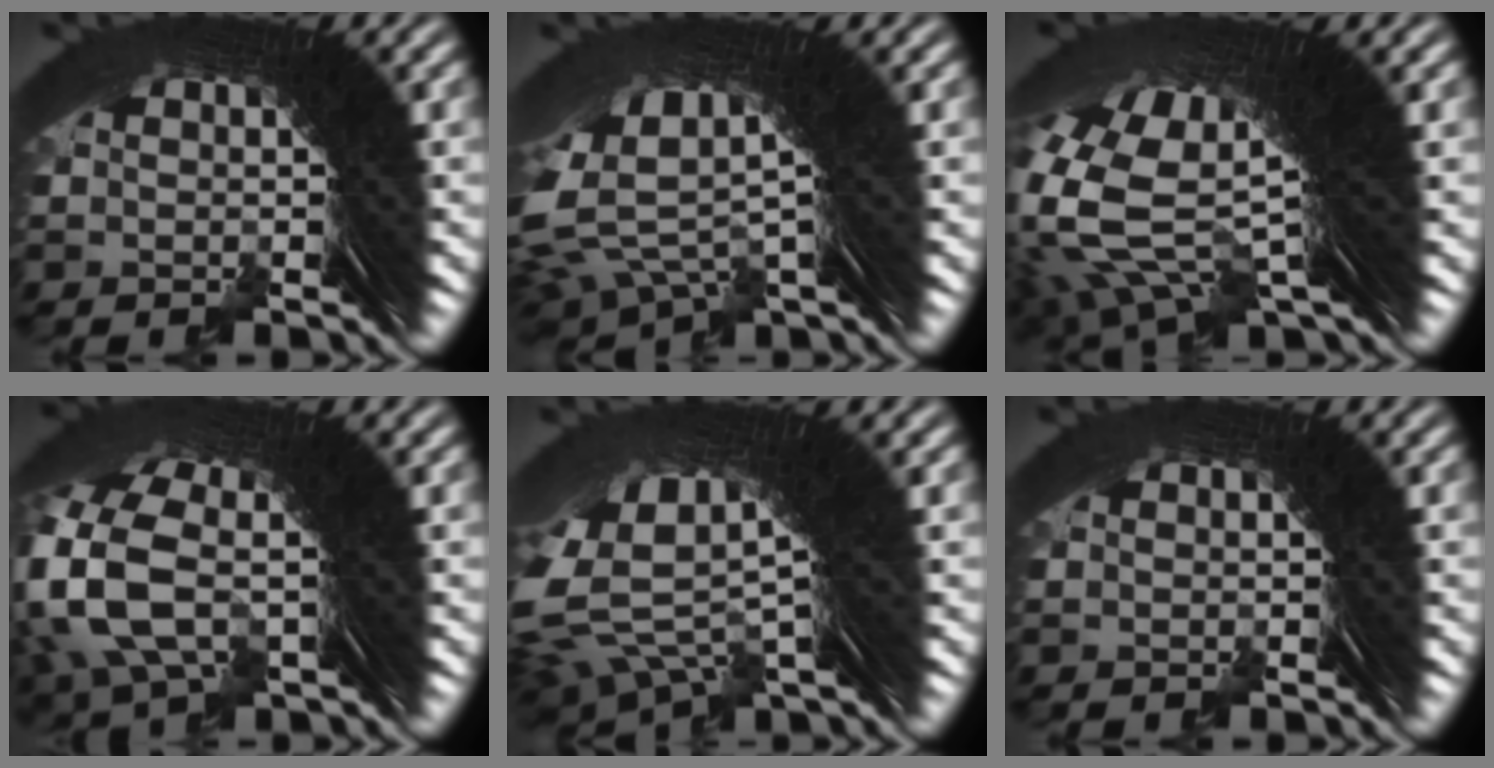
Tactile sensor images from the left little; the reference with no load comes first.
{"total": 10.5, "force": [2.1, 7.0, 7.5], "torque": [-0.160, -0.010, 0.035]}
{"total": 15.3, "force": [4.0, 9.3, 11.4], "torque": [-0.249, -0.019, 0.068]}
{"total": 8.0, "force": [0.5, 5.8, 5.6], "torque": [-0.166, -0.022, 0.015]}
{"total": 11.6, "force": [2.8, 7.3, 8.7], "torque": [-0.185, -0.008, 0.046]}
{"total": 0.0}